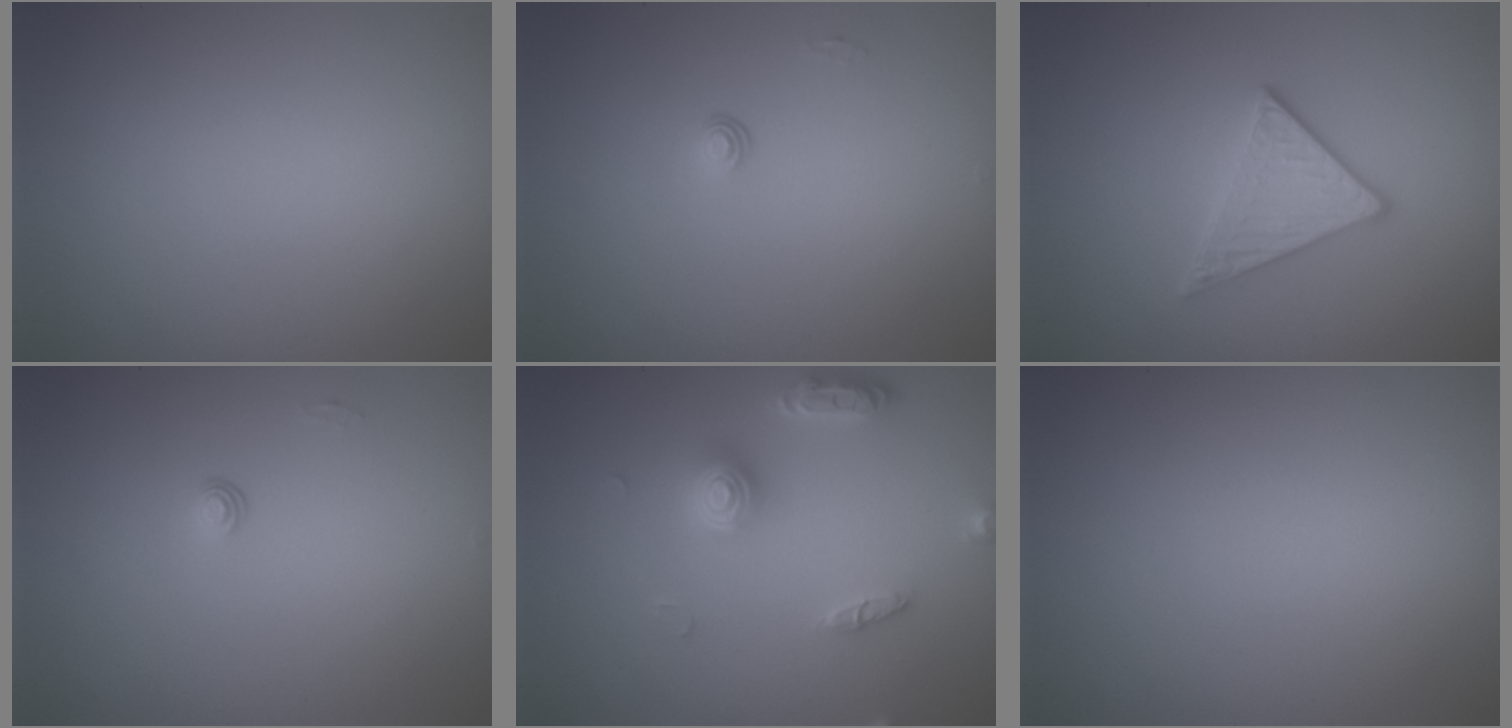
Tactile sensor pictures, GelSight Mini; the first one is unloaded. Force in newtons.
{"total": 0.6, "press": 0.4, "slide": 0.5}
{"total": 2.8, "press": 2.7, "slide": 0.8}
{"total": 0.6, "press": 0.4, "slide": 0.5}
{"total": 3.7, "press": 3.6, "slide": 0.4}
{"total": 0.0}